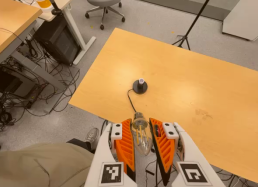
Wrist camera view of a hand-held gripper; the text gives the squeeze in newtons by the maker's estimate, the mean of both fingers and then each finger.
{"total": 21.0, "left": 22.5, "right": 19.5}